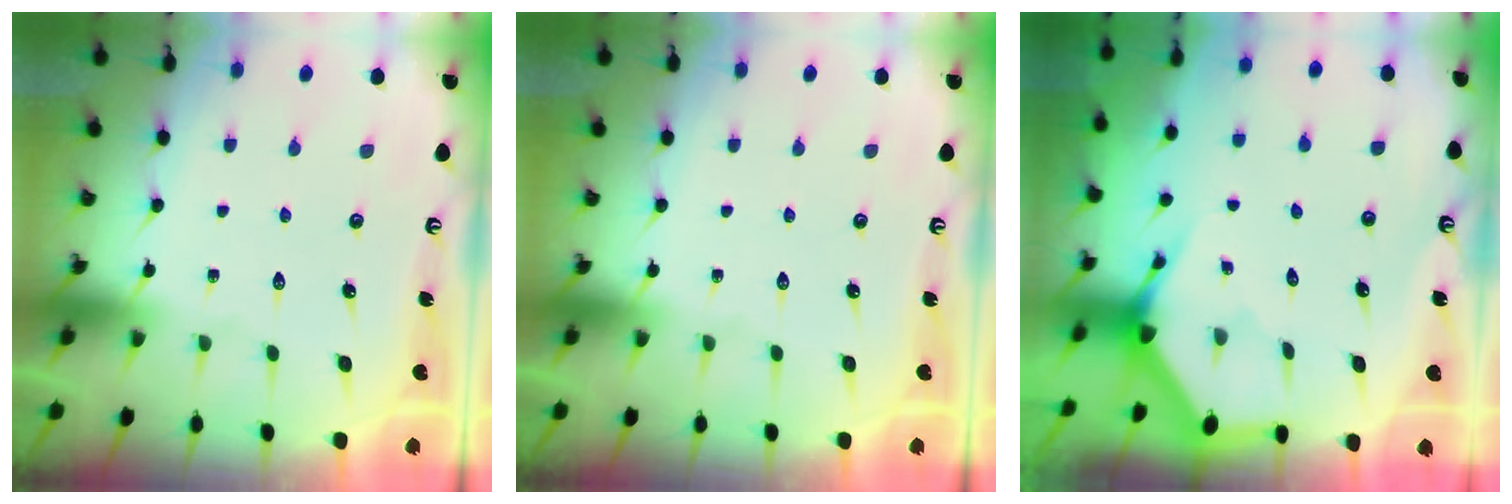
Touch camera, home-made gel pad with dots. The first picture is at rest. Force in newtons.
{"total": 0.0}
{"total": 3.4, "press": 3.4, "slide": 0.1}